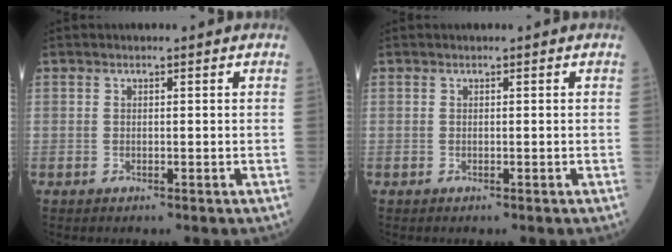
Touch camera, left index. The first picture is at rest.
{"total": 0.0}